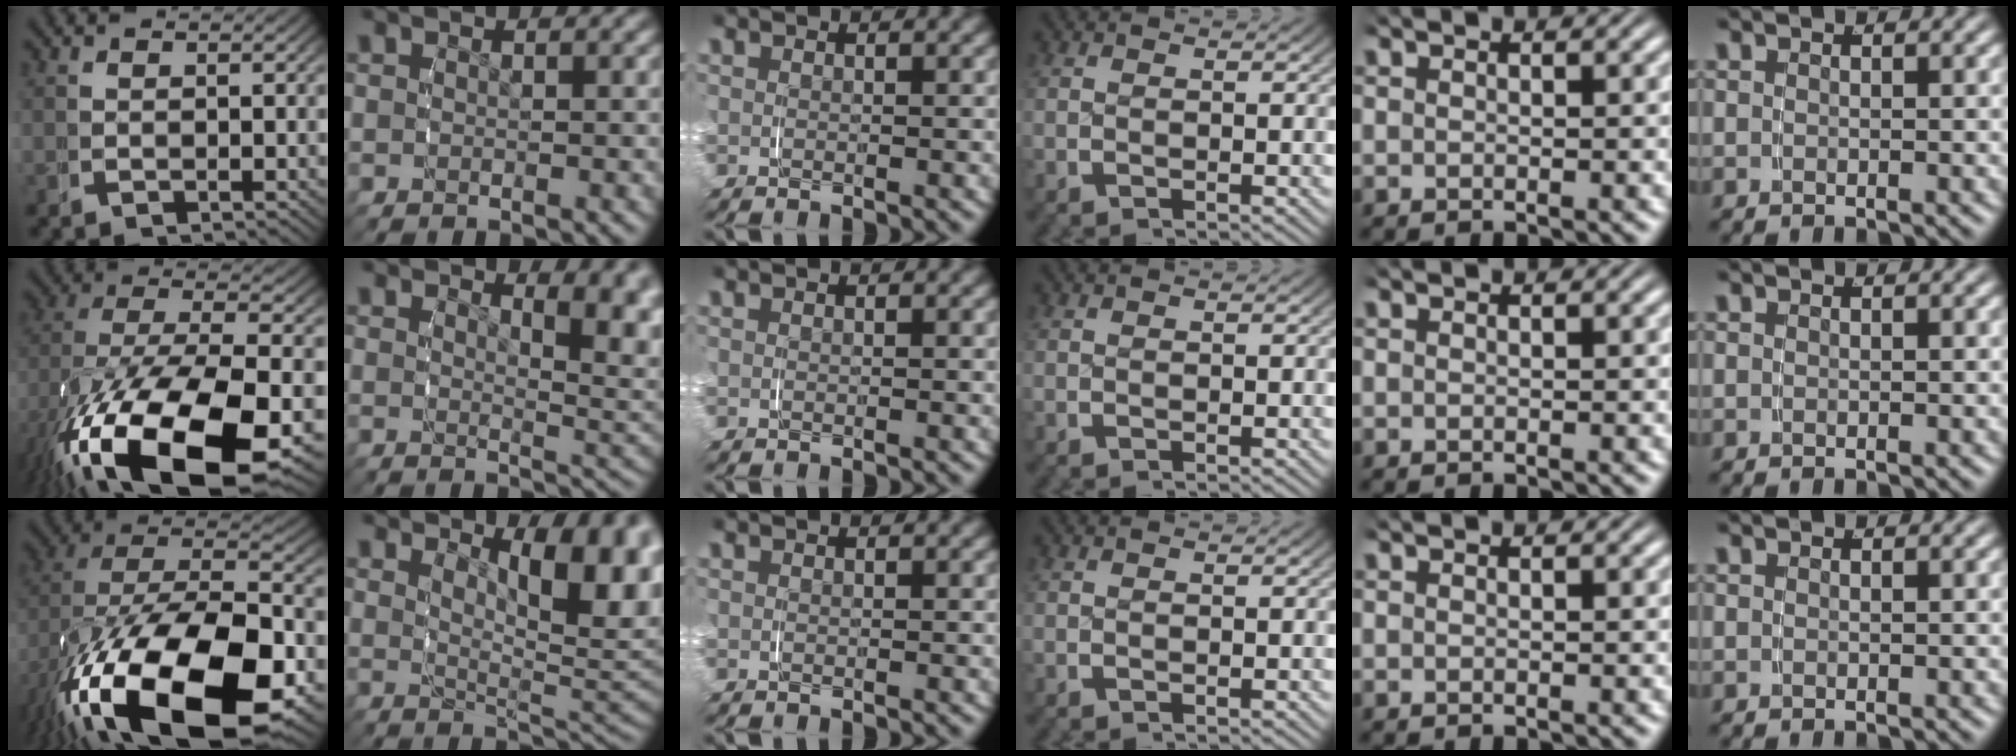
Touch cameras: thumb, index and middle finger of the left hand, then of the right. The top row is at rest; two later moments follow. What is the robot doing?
{"motion": "grasp_and_lifting", "object": "plastic wrap"}